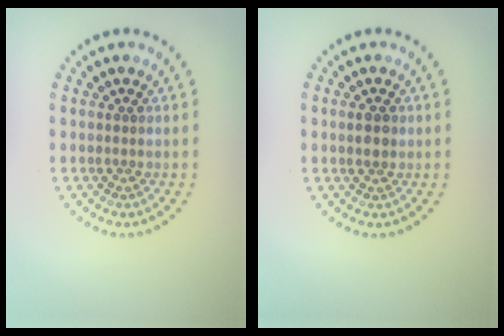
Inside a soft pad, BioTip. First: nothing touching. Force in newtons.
{"total": 1.6, "press": 1.6, "slide": 0.3}